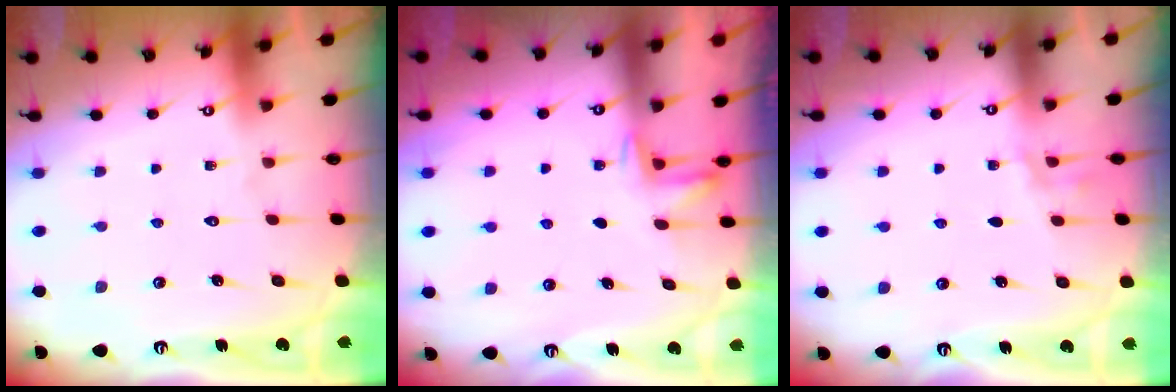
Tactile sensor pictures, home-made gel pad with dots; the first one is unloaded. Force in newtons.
{"total": 2.2, "press": 2.1, "slide": 0.4}
{"total": 2.5, "press": 1.7, "slide": 1.8}